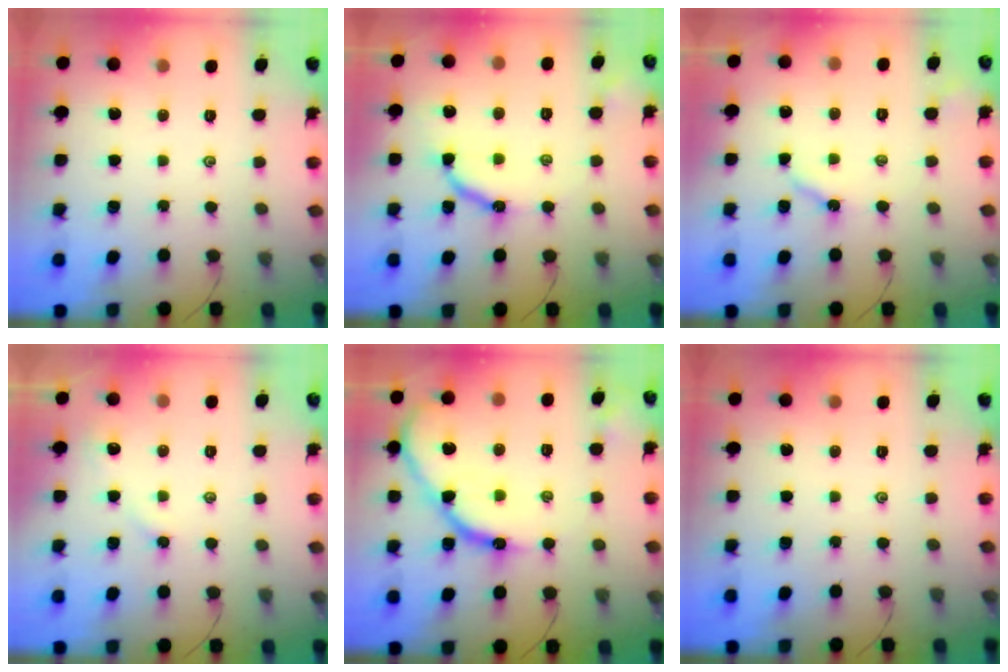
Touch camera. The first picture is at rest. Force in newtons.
{"total": 9.0, "press": 9.0, "slide": 0.4}
{"total": 4.0, "press": 4.0, "slide": 0.3}
{"total": 2.8, "press": 2.8, "slide": 0.5}
{"total": 13.6, "press": 13.6, "slide": 0.6}
{"total": 0.0}